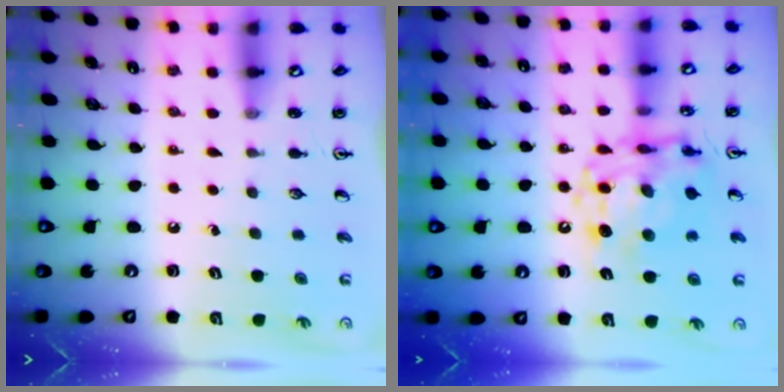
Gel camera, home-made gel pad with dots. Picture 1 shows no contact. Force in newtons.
{"total": 13.6, "press": 13.5, "slide": 1.4}